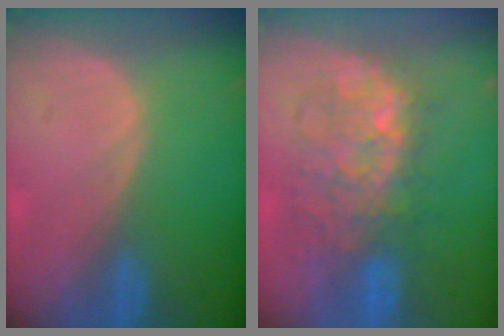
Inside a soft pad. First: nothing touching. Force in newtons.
{"total": 9.3, "press": 9.2, "slide": 1.6}